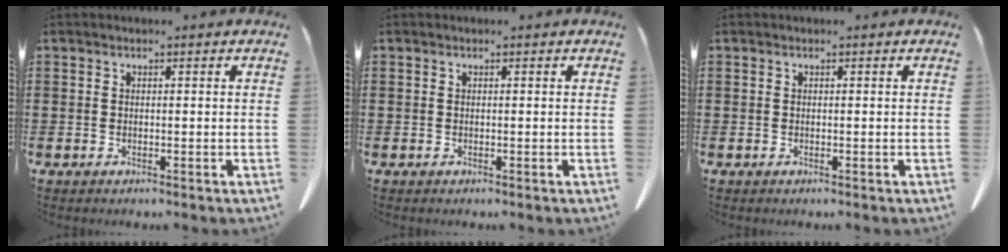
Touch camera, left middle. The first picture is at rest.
{"total": 0.0}
{"total": 0.0}